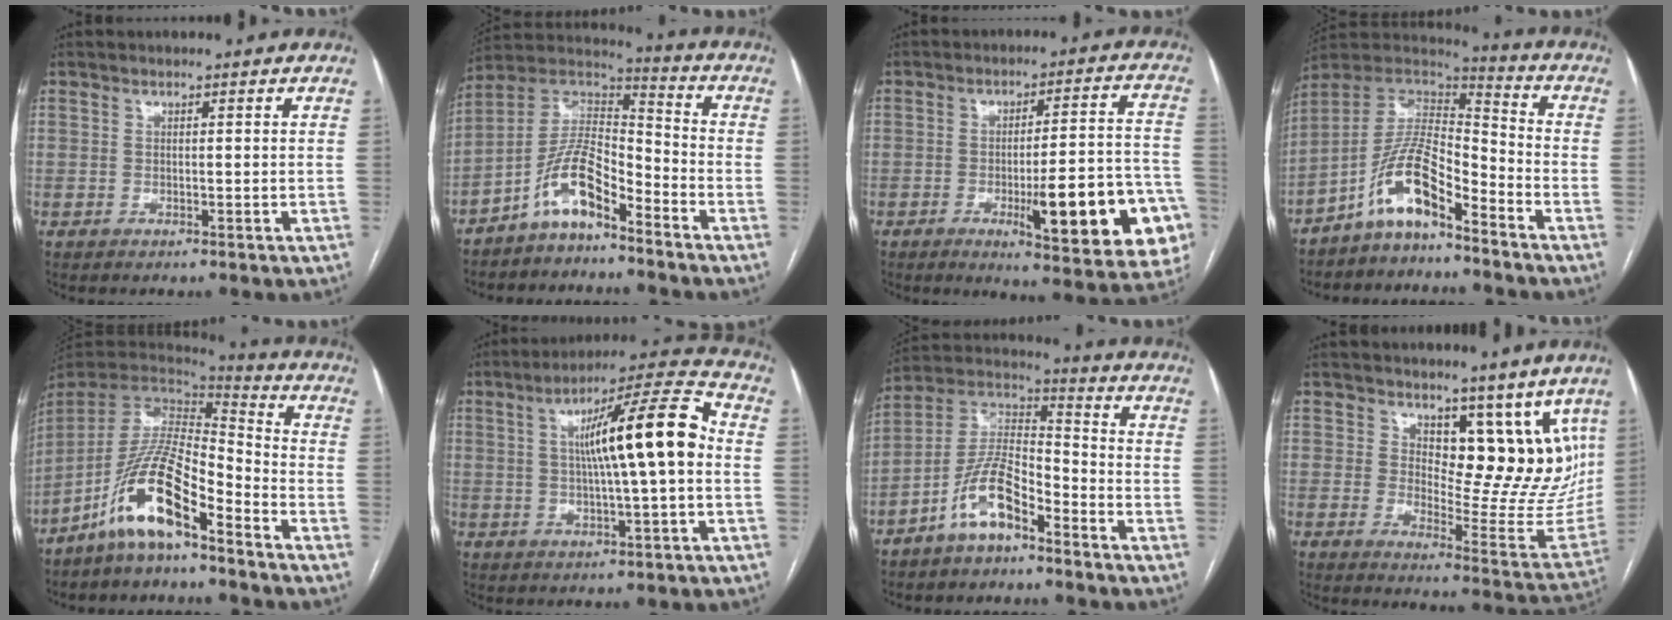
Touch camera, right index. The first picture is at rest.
{"total": 10.0, "force": [-6.4, 3.2, 7.0], "torque": [-0.146, 0.029, -0.126]}
{"total": 18.4, "force": [-6.3, 3.4, 16.9], "torque": [-0.151, 0.015, -0.069]}
{"total": 11.0, "force": [-7.3, 2.9, 7.7], "torque": [-0.155, 0.027, -0.137]}
{"total": 13.2, "force": [-8.2, 2.7, 10.0], "torque": [-0.201, 0.006, -0.154]}
{"total": 14.6, "force": [1.4, 0.8, 14.5], "torque": [-0.228, 0.025, 0.017]}
{"total": 10.3, "force": [-6.2, 3.6, 7.4], "torque": [-0.162, 0.018, -0.124]}
{"total": 13.4, "force": [9.1, 6.5, 7.4], "torque": [-0.076, -0.017, 0.131]}